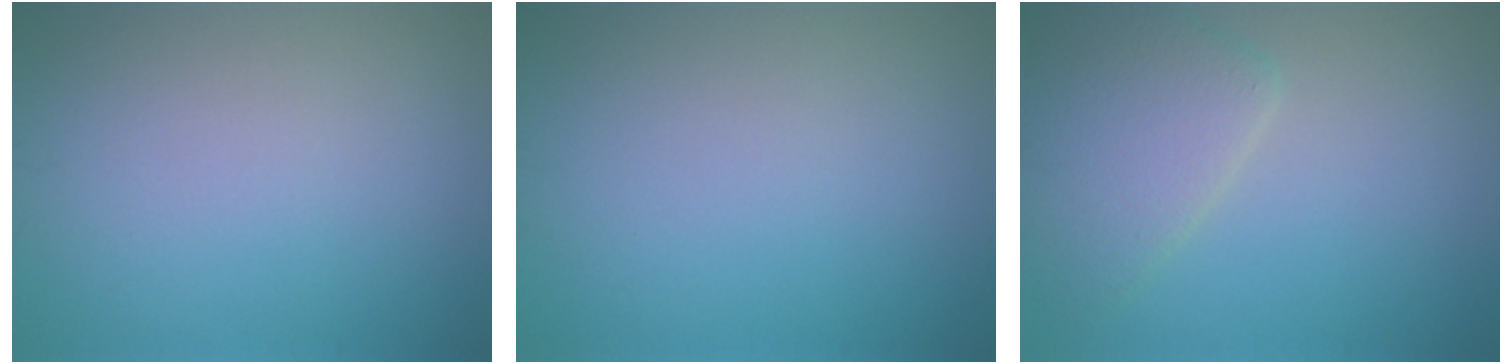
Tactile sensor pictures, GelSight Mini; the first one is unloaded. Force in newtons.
{"total": 0.0}
{"total": 4.4, "press": 4.4, "slide": 0.3}